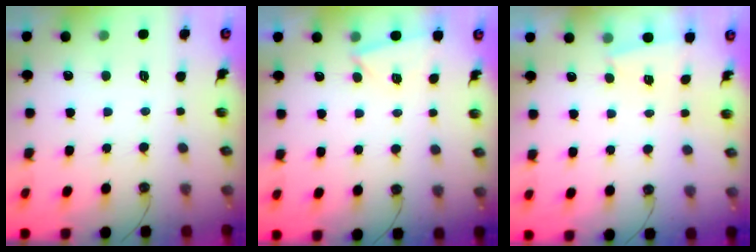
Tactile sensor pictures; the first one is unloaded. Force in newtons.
{"total": 3.8, "press": 2.8, "slide": 2.6}
{"total": 1.0, "press": 1.0, "slide": 0.3}